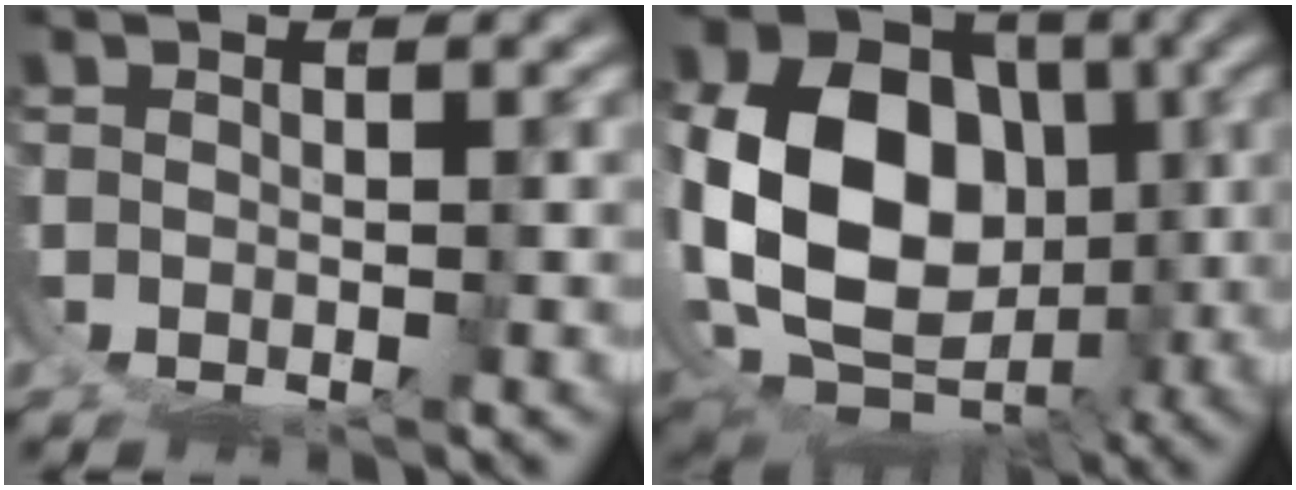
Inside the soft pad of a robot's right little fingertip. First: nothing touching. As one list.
[{"total": 17.2, "force": [-2.0, 12.9, 11.3], "torque": [-0.251, -0.079, -0.004]}]